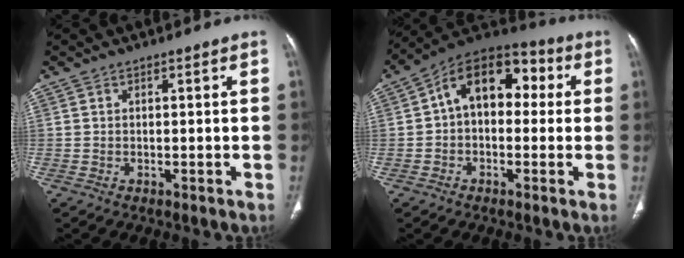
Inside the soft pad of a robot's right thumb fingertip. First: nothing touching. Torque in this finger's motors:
{"motor_torque": [0.81, 3.12, 1.15, -0.61, 0.26]}